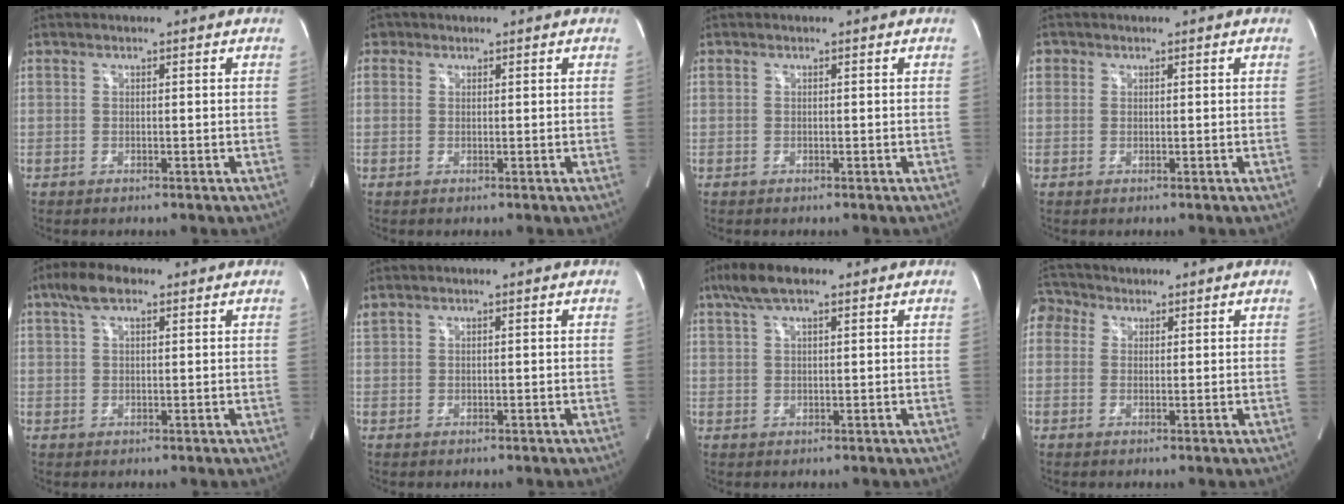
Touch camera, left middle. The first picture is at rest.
{"total": 1.1, "force": [0.6, 1.0, 0.0], "torque": [0.008, 0.004, 0.004]}
{"total": 0.0}
{"total": 1.0, "force": [0.4, 0.9, 0.1], "torque": [0.008, 0.003, 0.003]}
{"total": 4.7, "force": [2.9, 1.7, 3.3], "torque": [-0.072, 0.020, 0.054]}
{"total": 1.0, "force": [0.9, 0.2, 0.3], "torque": [-0.023, 0.020, 0.027]}
{"total": 5.8, "force": [3.9, 1.4, 4.1], "torque": [-0.088, 0.023, 0.071]}
{"total": 3.6, "force": [1.8, 3.0, 0.6], "torque": [-0.018, 0.024, 0.031]}